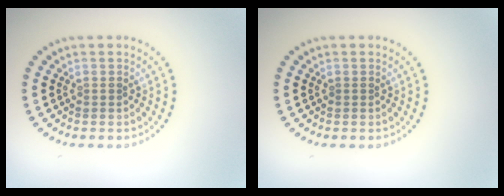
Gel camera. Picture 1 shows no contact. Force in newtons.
{"total": 0.0}